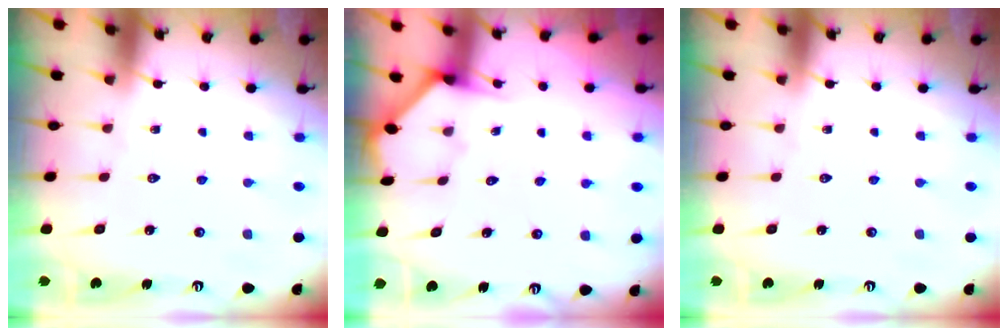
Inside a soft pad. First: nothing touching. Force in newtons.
{"total": 2.0, "press": 2.0, "slide": 0.2}
{"total": 0.0}